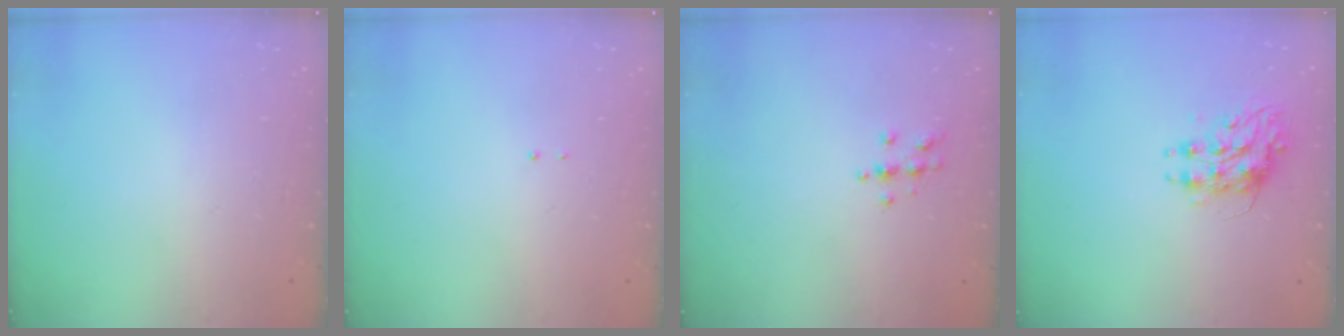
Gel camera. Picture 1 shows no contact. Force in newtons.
{"total": 1.3, "press": 1.2, "slide": 0.6}
{"total": 6.2, "press": 6.1, "slide": 1.3}
{"total": 8.1, "press": 8.1, "slide": 0.2}